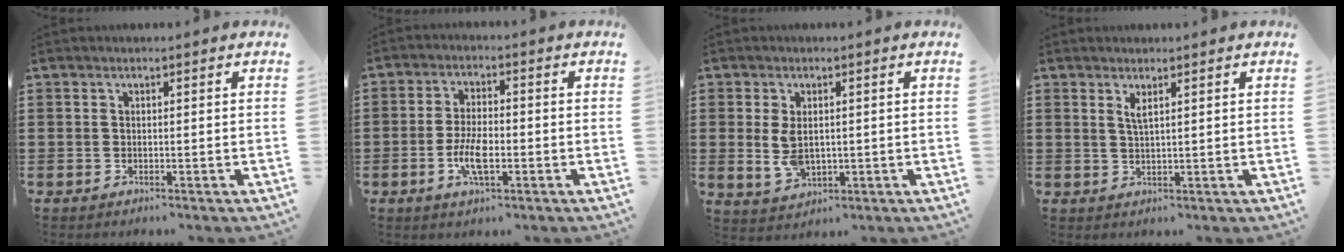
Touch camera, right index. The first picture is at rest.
{"total": 5.9, "force": [-1.6, 2.3, 5.2], "torque": [-0.116, -0.001, -0.036]}
{"total": 4.4, "force": [0.2, 2.6, 3.6], "torque": [-0.093, -0.001, -0.002]}
{"total": 1.7, "force": [1.1, 0.3, 1.3], "torque": [-0.028, 0.002, 0.018]}